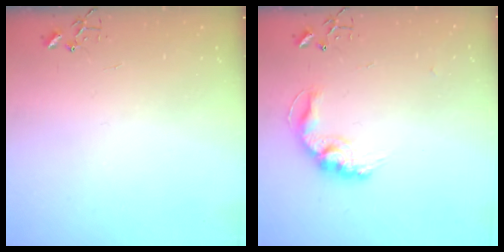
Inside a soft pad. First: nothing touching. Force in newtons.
{"total": 13.8, "press": 13.8, "slide": 1.0}